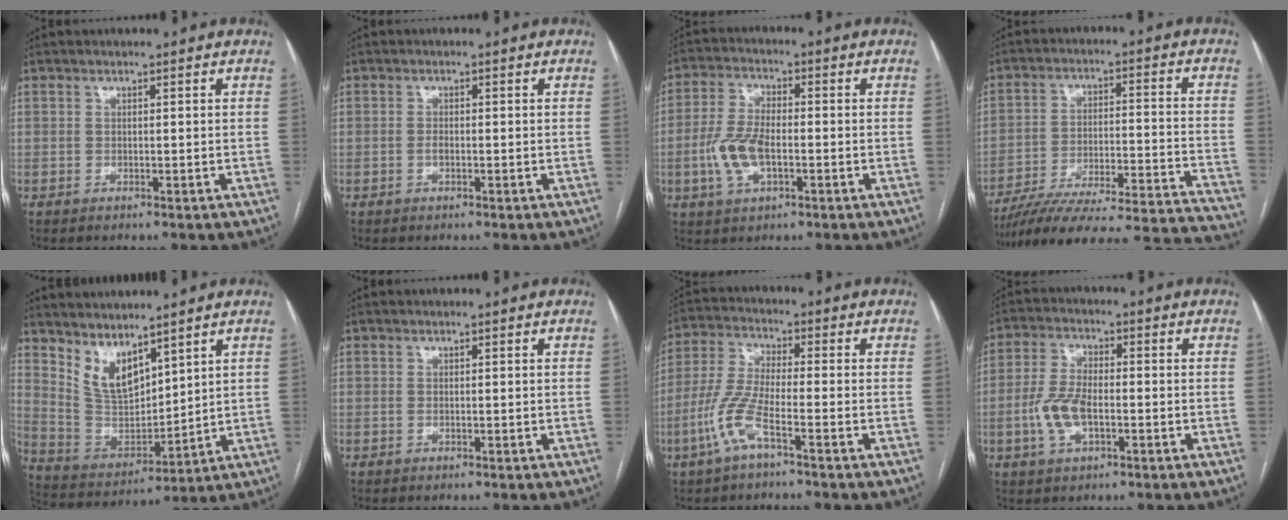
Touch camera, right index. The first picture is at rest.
{"total": 0.9, "force": [-0.1, 0.4, 0.8], "torque": [-0.019, 0.003, -0.003]}
{"total": 7.9, "force": [-2.0, 3.5, 6.8], "torque": [-0.156, 0.005, -0.037]}
{"total": 29.7, "force": [-27.0, 2.4, 12.2], "torque": [-0.117, -0.015, -0.370]}
{"total": 9.2, "force": [6.5, 3.8, 5.2], "torque": [-0.109, 0.002, 0.150]}
{"total": 0.0}
{"total": 7.8, "force": [-3.8, 1.1, 6.8], "torque": [-0.159, 0.002, -0.081]}
{"total": 6.9, "force": [-1.8, 3.0, 5.9], "torque": [-0.134, 0.006, -0.034]}